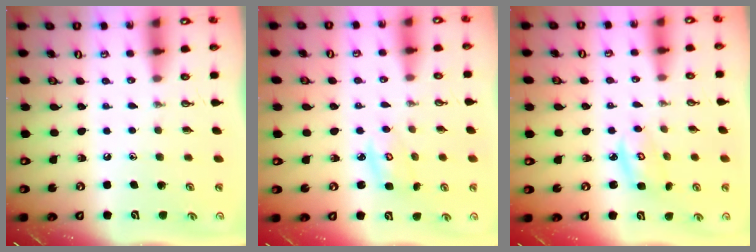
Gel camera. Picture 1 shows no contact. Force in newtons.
{"total": 3.4, "press": 3.4, "slide": 0.2}
{"total": 3.9, "press": 3.8, "slide": 0.3}